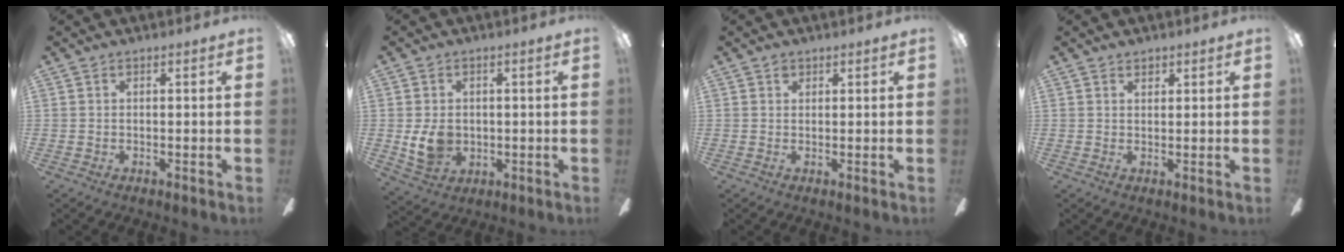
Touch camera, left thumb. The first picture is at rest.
{"total": 7.5, "force": [0.1, 6.1, 4.3], "torque": [-0.085, 0.003, 0.002]}
{"total": 1.7, "force": [1.1, 1.0, 0.6], "torque": [-0.006, -0.002, 0.020]}
{"total": 1.5, "force": [1.3, 0.8, 0.3], "torque": [0.000, -0.002, 0.022]}